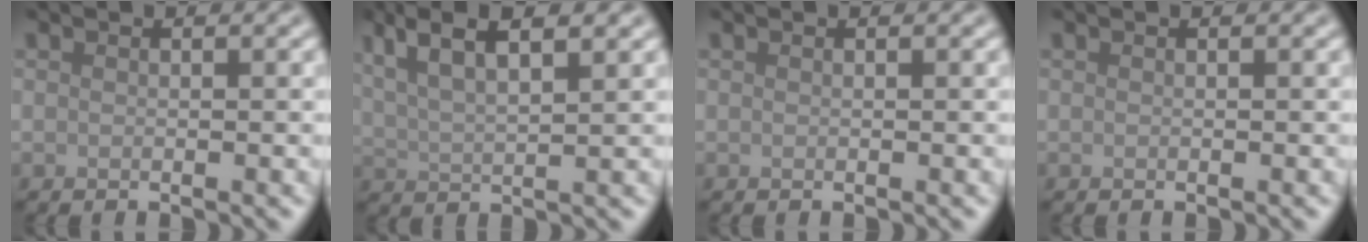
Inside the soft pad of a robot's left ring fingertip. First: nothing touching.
{"total": 6.1, "force": [3.6, 1.7, 4.6], "torque": [-0.081, 0.016, 0.064]}
{"total": 0.0}
{"total": 0.0}